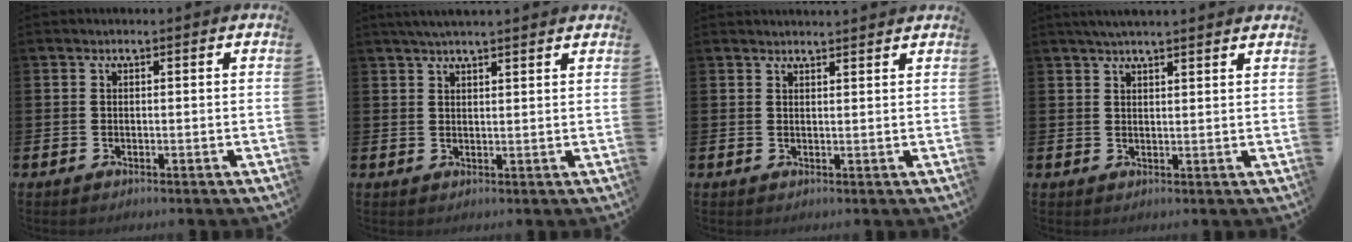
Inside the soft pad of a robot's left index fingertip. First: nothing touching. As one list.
[{"total": 3.2, "force": [3.0, 0.0, 1.1], "torque": [-0.024, -0.005, 0.054]}, {"total": 1.8, "force": [1.8, -0.1, -0.1], "torque": [0.013, -0.014, 0.031]}, {"total": 3.2, "force": [3.0, -0.1, 0.9], "torque": [-0.022, -0.007, 0.055]}]